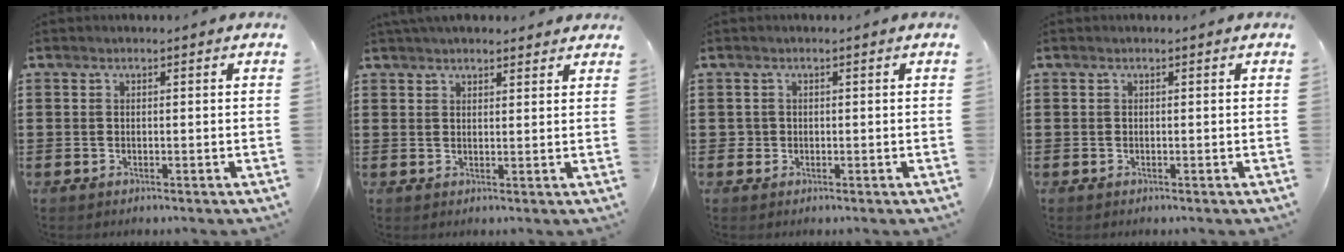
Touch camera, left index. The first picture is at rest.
{"total": 2.8, "force": [2.6, 0.6, 0.8], "torque": [-0.021, 0.000, 0.050]}
{"total": 1.1, "force": [-0.1, 1.1, 0.1], "torque": [-0.006, 0.005, -0.005]}
{"total": 0.0}